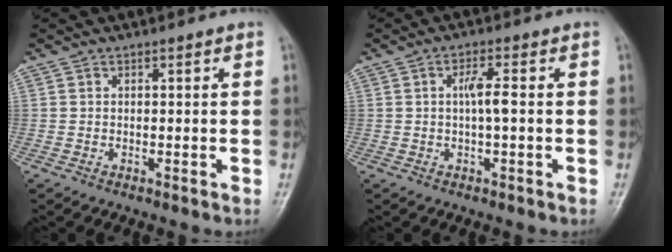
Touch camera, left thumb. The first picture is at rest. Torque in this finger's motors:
{"motor_torque": [0.12, 0.07, 0.60, 0.10, 0.06]}